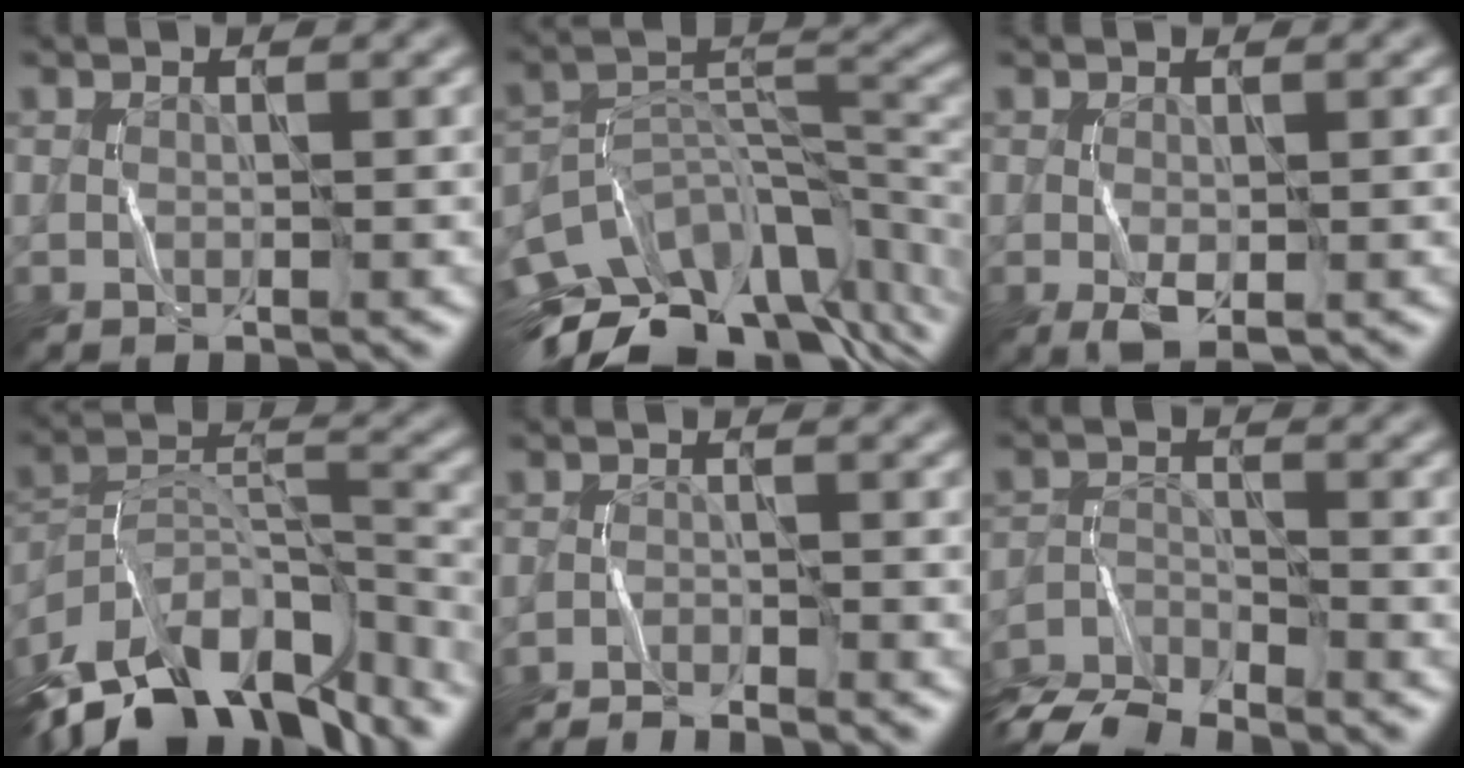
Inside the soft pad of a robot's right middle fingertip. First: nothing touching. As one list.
[{"total": 12.7, "force": [-7.7, 6.7, 7.5], "torque": [-0.140, 0.008, -0.126]}, {"total": 2.2, "force": [-0.5, 1.1, 1.8], "torque": [-0.040, -0.009, -0.007]}, {"total": 14.0, "force": [-10.8, 5.5, 7.1], "torque": [-0.142, 0.016, -0.186]}, {"total": 4.0, "force": [-3.8, 0.3, 1.0], "torque": [-0.020, -0.008, -0.066]}, {"total": 5.8, "force": [-5.5, 1.1, 1.5], "torque": [-0.027, -0.009, -0.110]}]